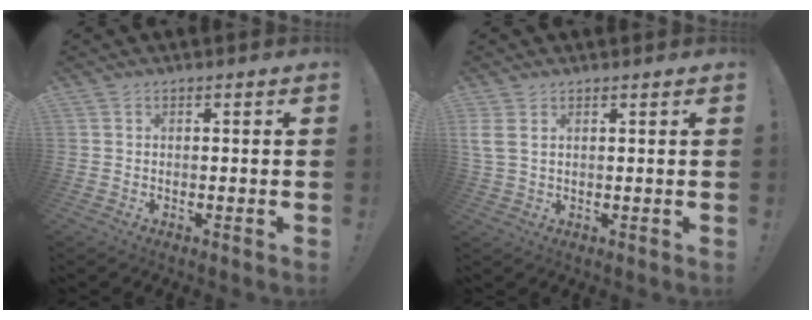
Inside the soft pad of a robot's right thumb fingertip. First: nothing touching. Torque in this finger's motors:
{"motor_torque": [0.56, 0.74, 0.20, -0.06, 0.08]}